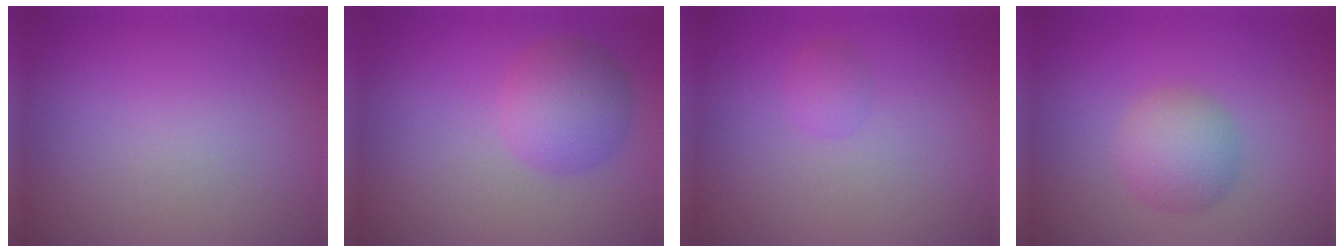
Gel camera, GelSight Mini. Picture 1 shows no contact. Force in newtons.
{"total": 3.8, "press": 3.8, "slide": 0.1}
{"total": 1.1, "press": 1.1, "slide": 0.0}
{"total": 3.7, "press": 3.7, "slide": 0.1}